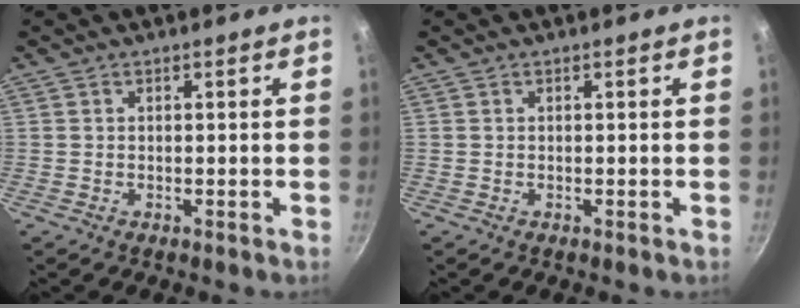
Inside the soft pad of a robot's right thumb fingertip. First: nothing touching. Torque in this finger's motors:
{"motor_torque": [0.00, 0.00, 0.04, 0.03, 0.00]}